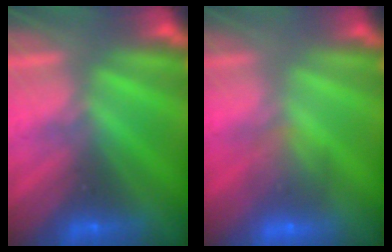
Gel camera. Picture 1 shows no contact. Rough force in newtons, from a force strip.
{"total": 7.0}